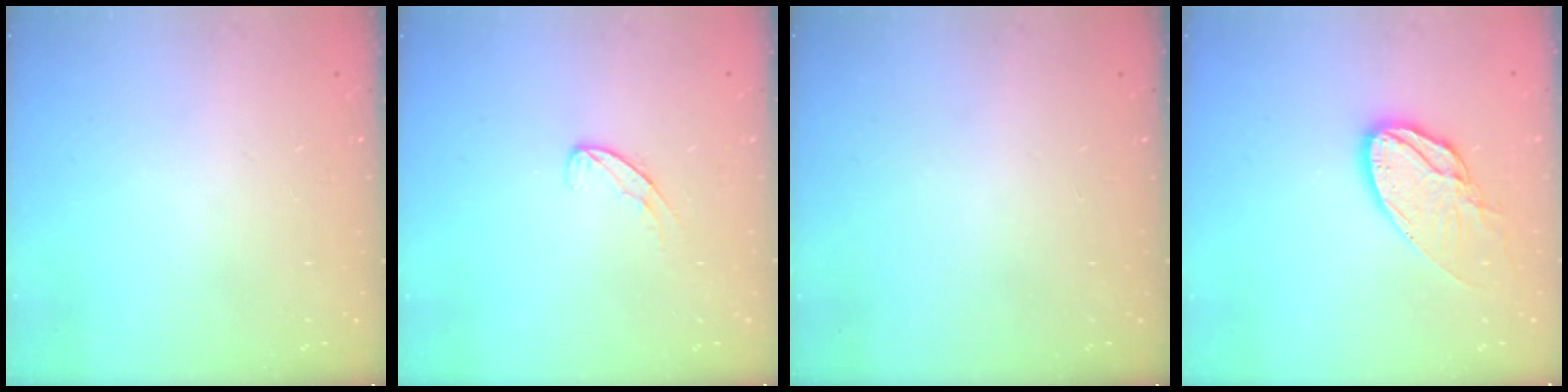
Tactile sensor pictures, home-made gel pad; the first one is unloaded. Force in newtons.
{"total": 7.2, "press": 7.2, "slide": 0.5}
{"total": 0.0}
{"total": 12.9, "press": 12.9, "slide": 1.0}